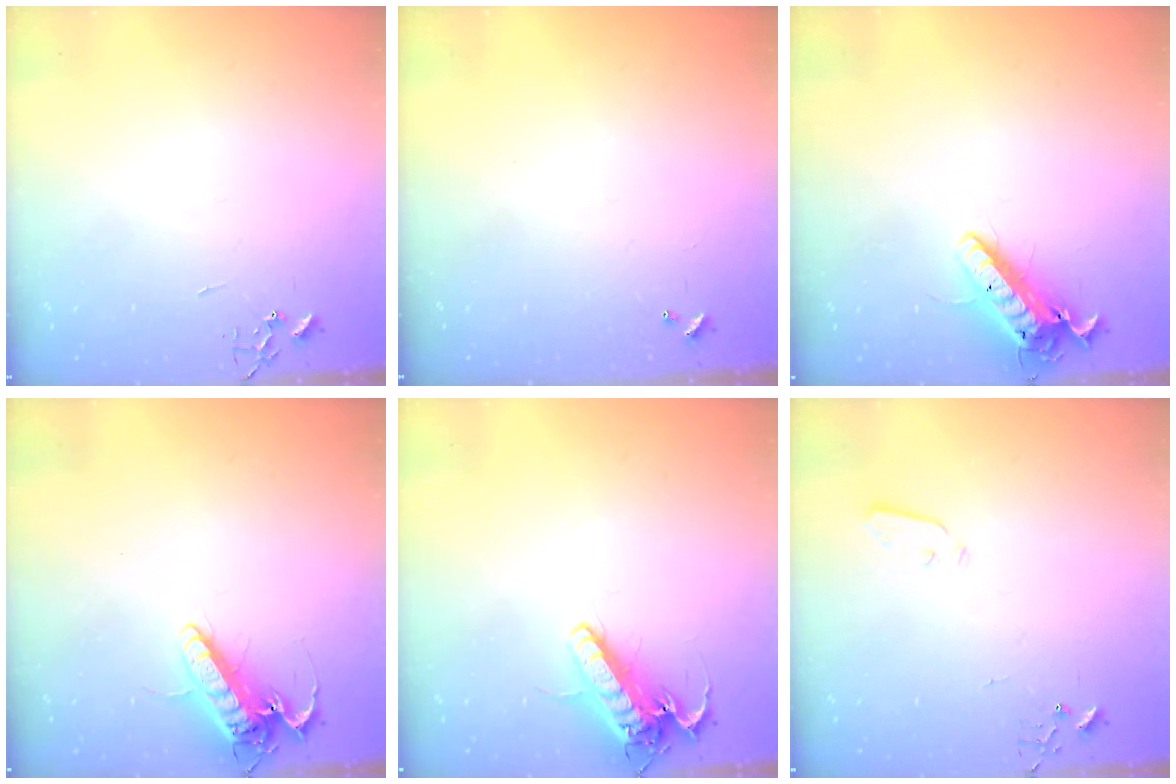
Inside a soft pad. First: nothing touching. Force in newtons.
{"total": 0.0}
{"total": 15.6, "press": 15.4, "slide": 2.8}
{"total": 15.2, "press": 15.0, "slide": 2.4}
{"total": 16.2, "press": 16.0, "slide": 2.5}
{"total": 3.8, "press": 3.8, "slide": 0.1}